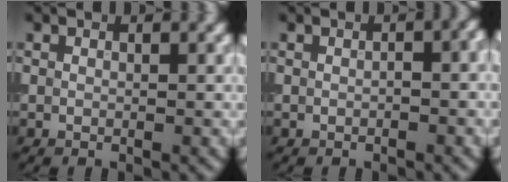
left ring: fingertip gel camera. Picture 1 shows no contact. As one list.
[{"total": 1.6, "force": [-0.1, 0.7, 1.4], "torque": [-0.016, 0.001, -0.002]}]